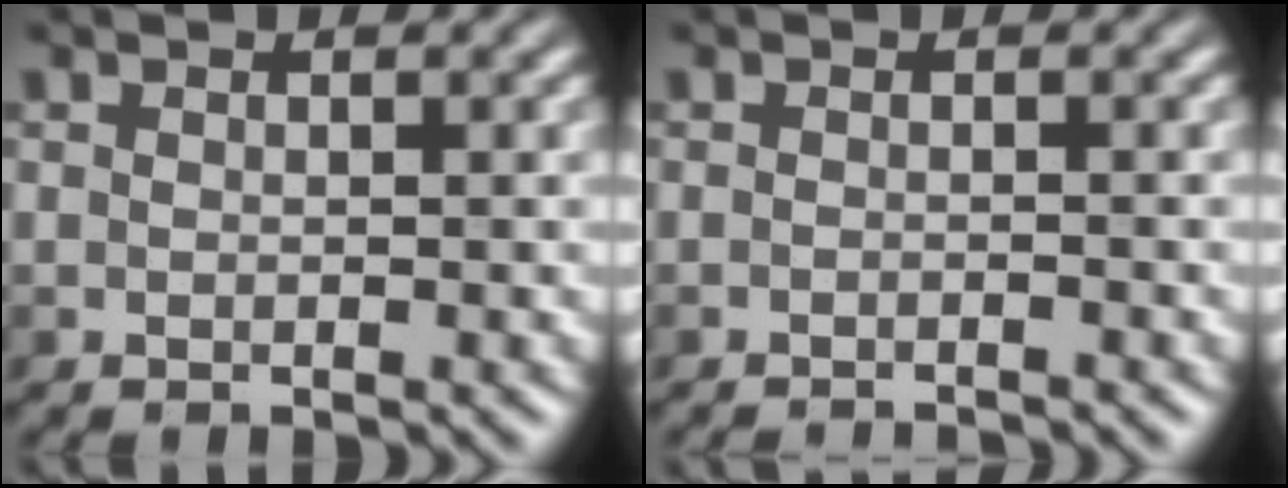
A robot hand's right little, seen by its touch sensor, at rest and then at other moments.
{"total": 2.6, "force": [-2.5, 0.3, 0.8], "torque": [-0.005, 0.001, -0.039]}